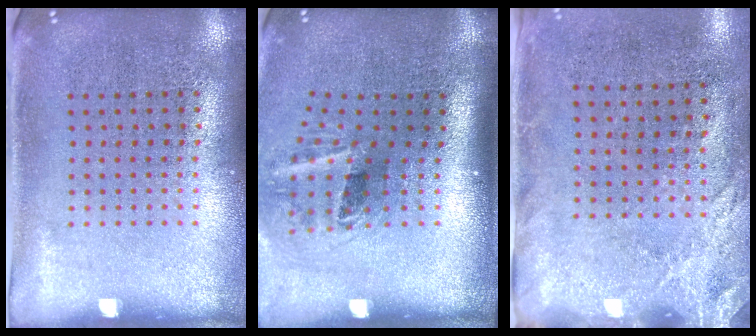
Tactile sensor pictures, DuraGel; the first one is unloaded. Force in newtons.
{"total": 2.2, "press": 1.3, "slide": 1.7}
{"total": 2.7, "press": 2.1, "slide": 1.7}